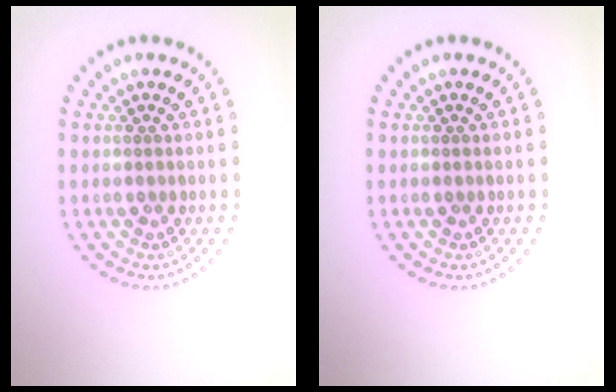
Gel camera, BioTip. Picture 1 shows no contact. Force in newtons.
{"total": 0.0}